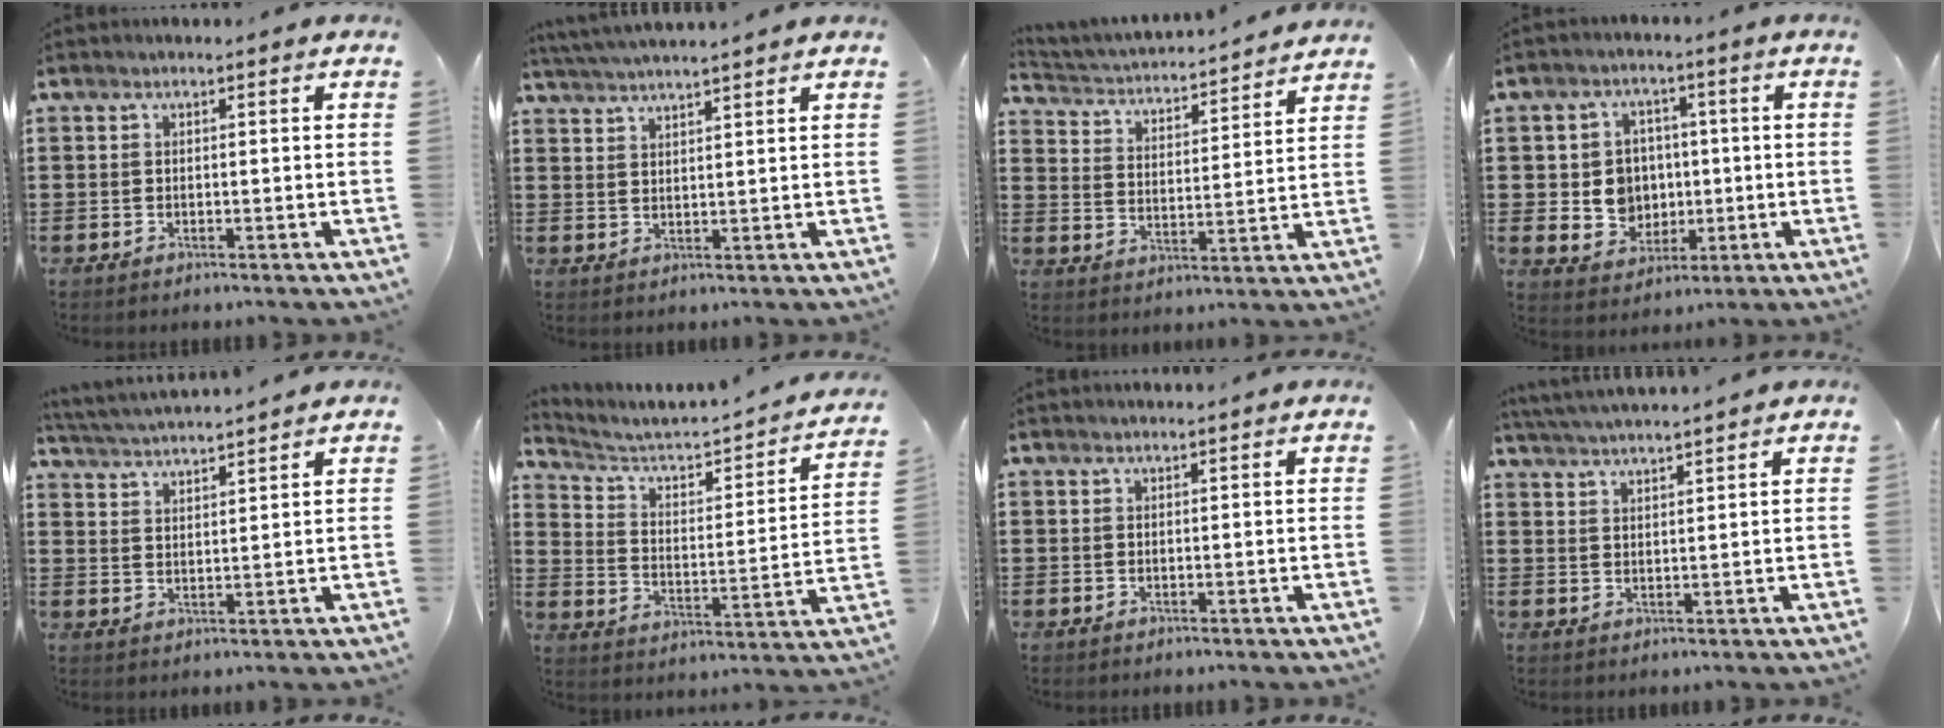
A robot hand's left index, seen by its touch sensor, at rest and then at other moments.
{"total": 3.1, "force": [3.0, -0.7, 0.5], "torque": [-0.018, -0.009, 0.055]}
{"total": 3.0, "force": [3.0, -0.1, 0.0], "torque": [-0.023, -0.034, 0.042]}
{"total": 6.6, "force": [0.3, 6.1, 2.4], "torque": [-0.055, 0.012, 0.005]}
{"total": 3.1, "force": [3.1, -0.4, -0.1], "torque": [-0.012, -0.018, 0.054]}
{"total": 3.0, "force": [2.1, 1.4, 1.6], "torque": [-0.052, -0.023, 0.021]}
{"total": 0.7, "force": [0.6, -0.1, 0.2], "torque": [-0.005, -0.002, 0.012]}
{"total": 3.3, "force": [3.2, -0.7, 0.4], "torque": [-0.018, -0.011, 0.058]}